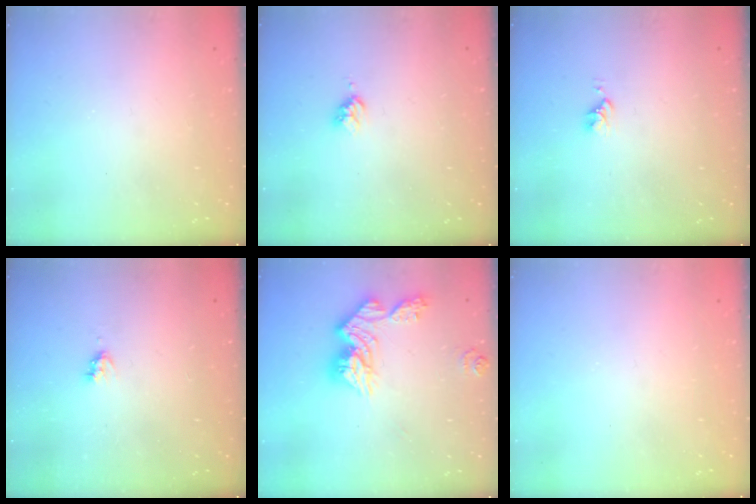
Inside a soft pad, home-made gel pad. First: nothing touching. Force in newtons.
{"total": 3.6, "press": 3.5, "slide": 0.4}
{"total": 2.8, "press": 2.8, "slide": 0.4}
{"total": 2.6, "press": 2.6, "slide": 0.4}
{"total": 13.4, "press": 13.3, "slide": 1.2}
{"total": 0.0}